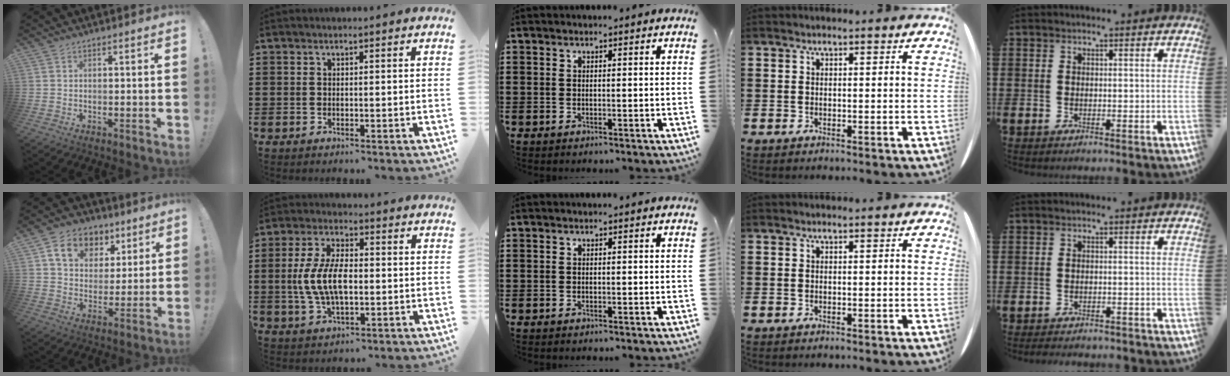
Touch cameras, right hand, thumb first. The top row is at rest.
{"thumb": {"total": 13.1, "force": [6.6, 9.7, 5.9], "torque": [-0.084, -0.025, 0.126]}, "index": {"total": 8.7, "force": [-0.6, 4.3, 7.6], "torque": [-0.171, 0.001, -0.018]}, "little": {"total": 1.3, "force": [-1.3, 0.1, 0.0], "torque": [-0.005, 0.001, -0.028]}}